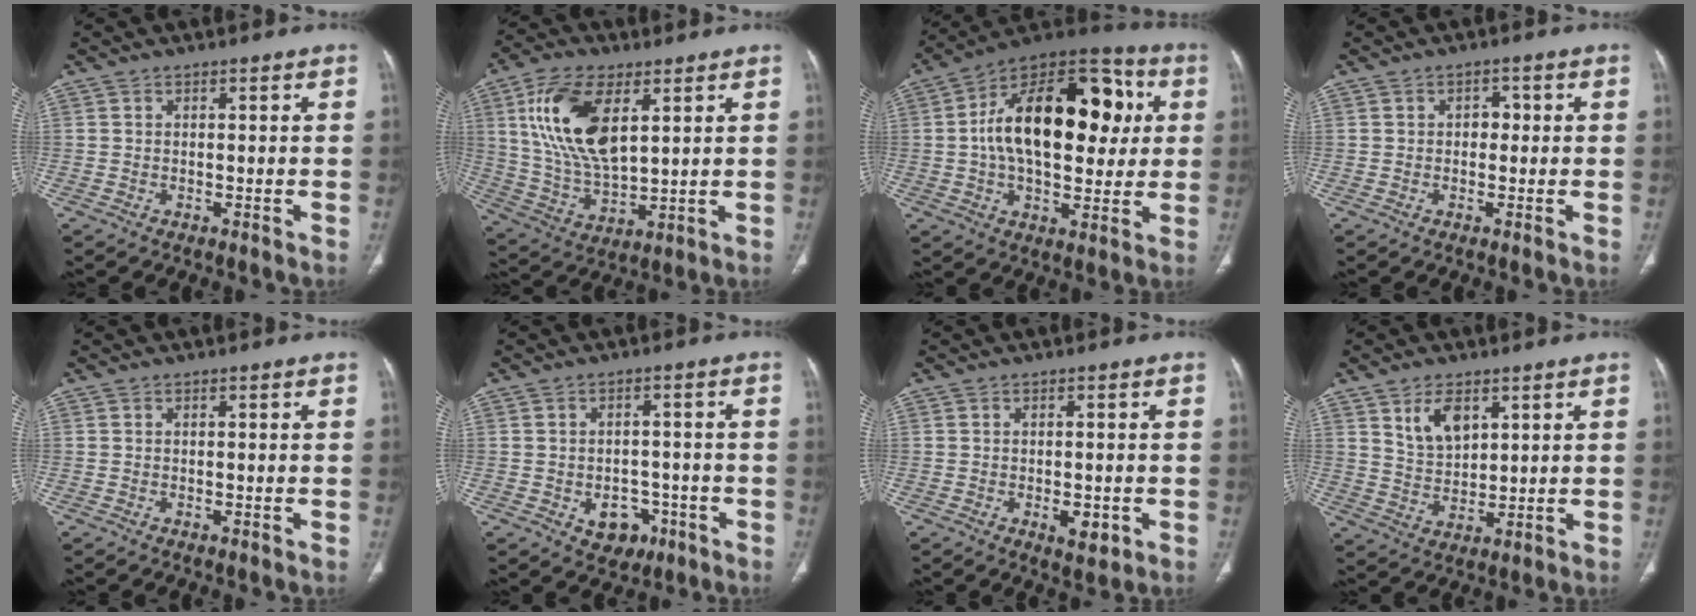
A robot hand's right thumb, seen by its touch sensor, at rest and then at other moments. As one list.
[{"total": 17.0, "force": [5.8, 8.5, 13.6], "torque": [-0.259, -0.018, 0.118]}, {"total": 26.2, "force": [3.7, 14.7, 21.4], "torque": [-0.311, 0.025, 0.049]}, {"total": 2.2, "force": [0.1, 1.7, 1.3], "torque": [-0.003, 0.006, -0.004]}, {"total": 0.0}, {"total": 6.1, "force": [-2.5, 4.7, 3.1], "torque": [-0.015, 0.020, -0.025]}, {"total": 4.0, "force": [-1.2, 2.0, 3.3], "torque": [-0.039, -0.001, -0.009]}, {"total": 9.1, "force": [3.8, 5.5, 6.1], "torque": [-0.093, -0.016, 0.080]}]